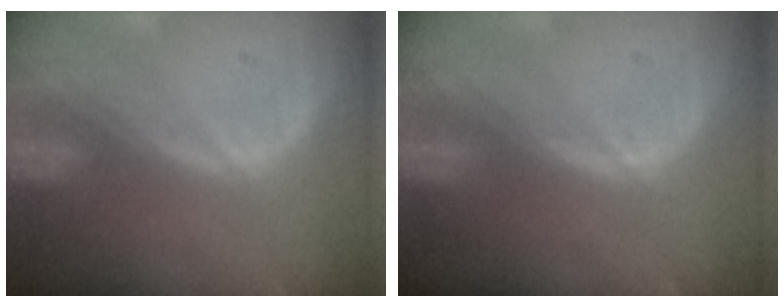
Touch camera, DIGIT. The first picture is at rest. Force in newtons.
{"total": 0.8, "press": 0.7, "slide": 0.1}